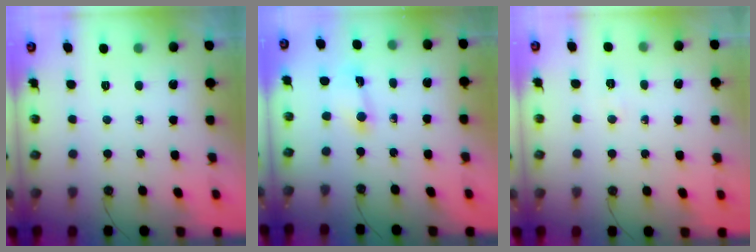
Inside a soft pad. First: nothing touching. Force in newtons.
{"total": 2.0, "press": 2.0, "slide": 0.1}
{"total": 2.8, "press": 2.8, "slide": 0.5}